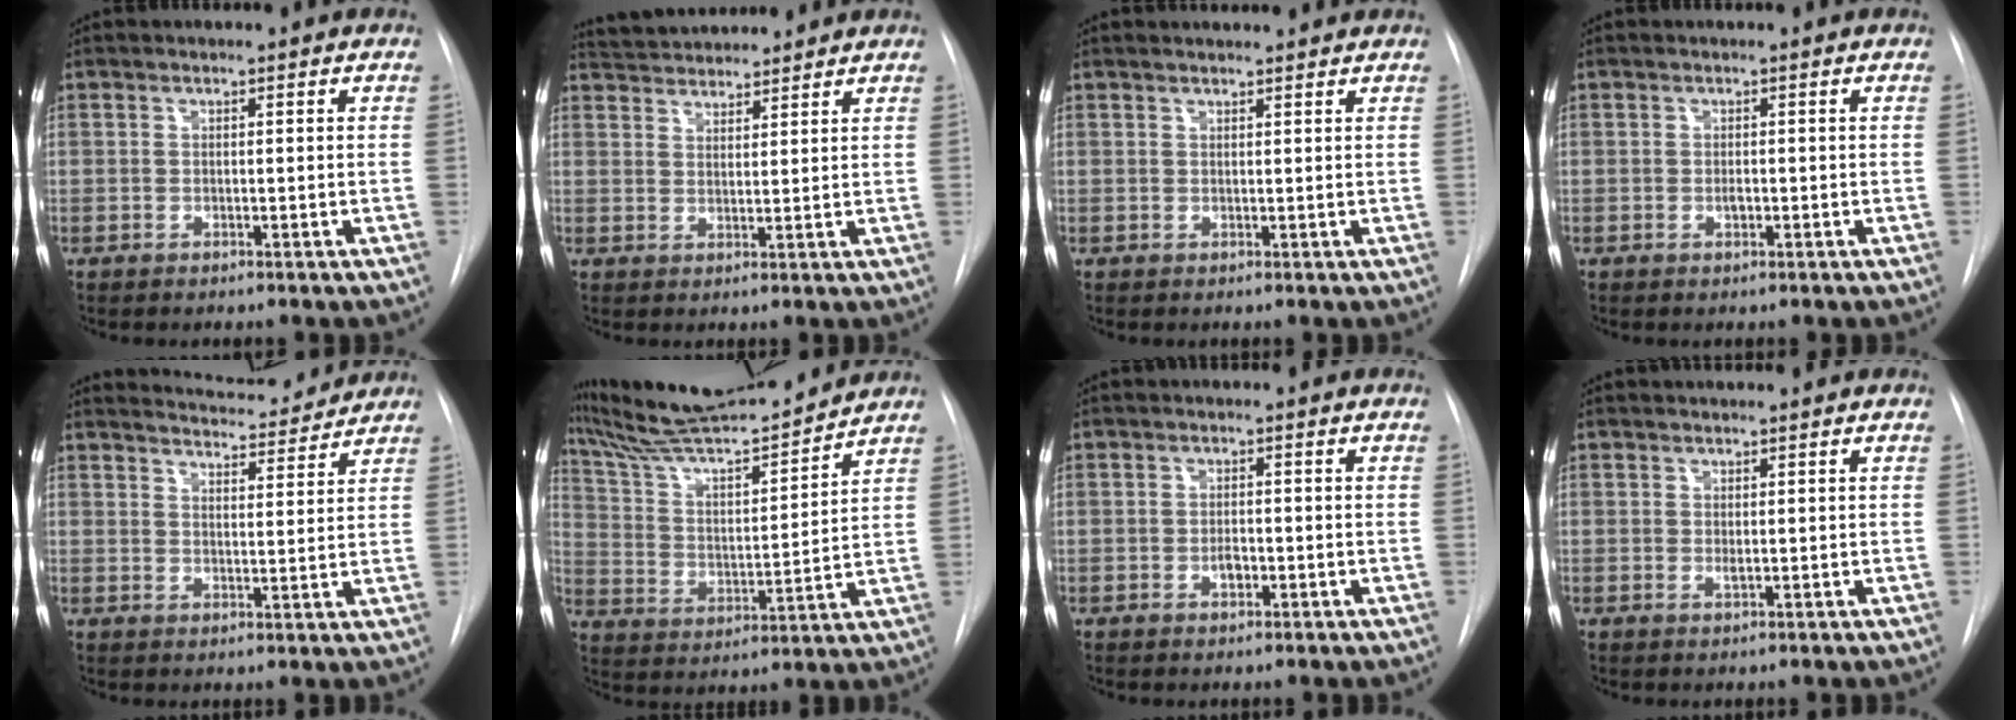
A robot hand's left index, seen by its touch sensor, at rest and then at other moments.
{"total": 8.3, "force": [8.0, 1.5, 1.6], "torque": [-0.031, 0.028, 0.126]}
{"total": 4.7, "force": [4.5, 0.6, 1.2], "torque": [-0.017, 0.023, 0.053]}
{"total": 0.6, "force": [-0.1, 0.3, 0.5], "torque": [-0.011, 0.000, -0.003]}
{"total": 9.0, "force": [8.9, 1.0, 1.4], "torque": [-0.024, 0.000, 0.118]}
{"total": 17.1, "force": [16.0, 0.8, 6.2], "torque": [-0.114, 0.004, 0.271]}
{"total": 1.5, "force": [-0.5, 0.8, 1.2], "torque": [-0.021, 0.002, -0.009]}
{"total": 1.1, "force": [0.6, 0.1, 0.8], "torque": [-0.019, 0.004, 0.012]}